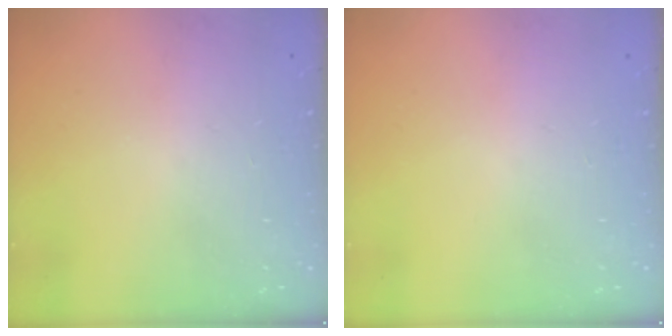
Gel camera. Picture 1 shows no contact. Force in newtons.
{"total": 0.0}